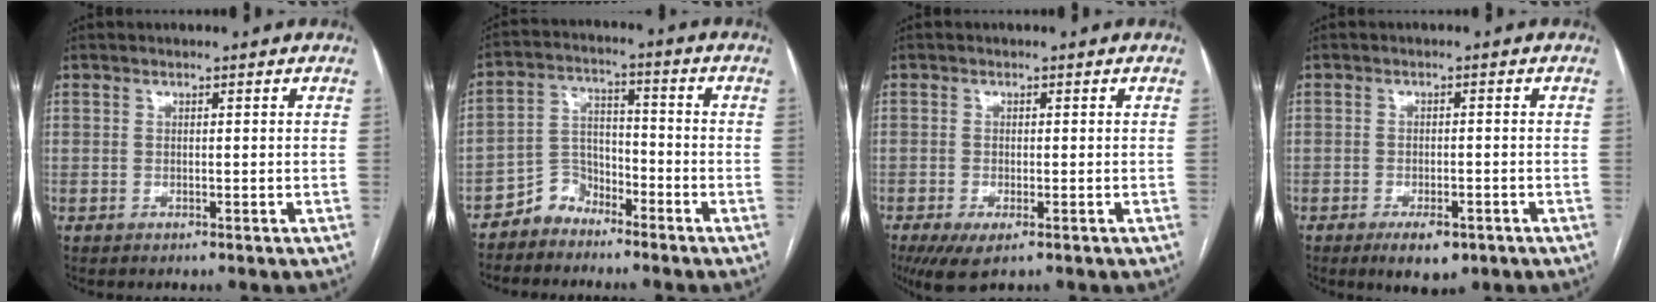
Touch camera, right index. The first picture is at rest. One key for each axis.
{"total": 5.5, "fx": -4.4, "fy": 3.2, "fz": 0.3, "tx": 0.004, "ty": 0.018, "tz": -0.086}
{"total": 4.5, "fx": -2.6, "fy": 1.4, "fz": 3.5, "tx": -0.061, "ty": -0.011, "tz": -0.039}
{"total": 5.1, "fx": -3.0, "fy": 1.9, "fz": 3.6, "tx": -0.058, "ty": -0.005, "tz": -0.038}